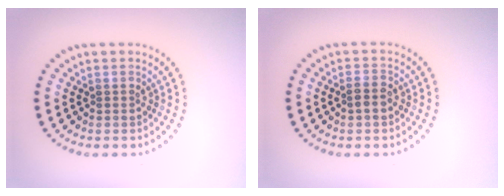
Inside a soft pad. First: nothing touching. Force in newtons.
{"total": 1.4, "press": 1.4, "slide": 0.3}